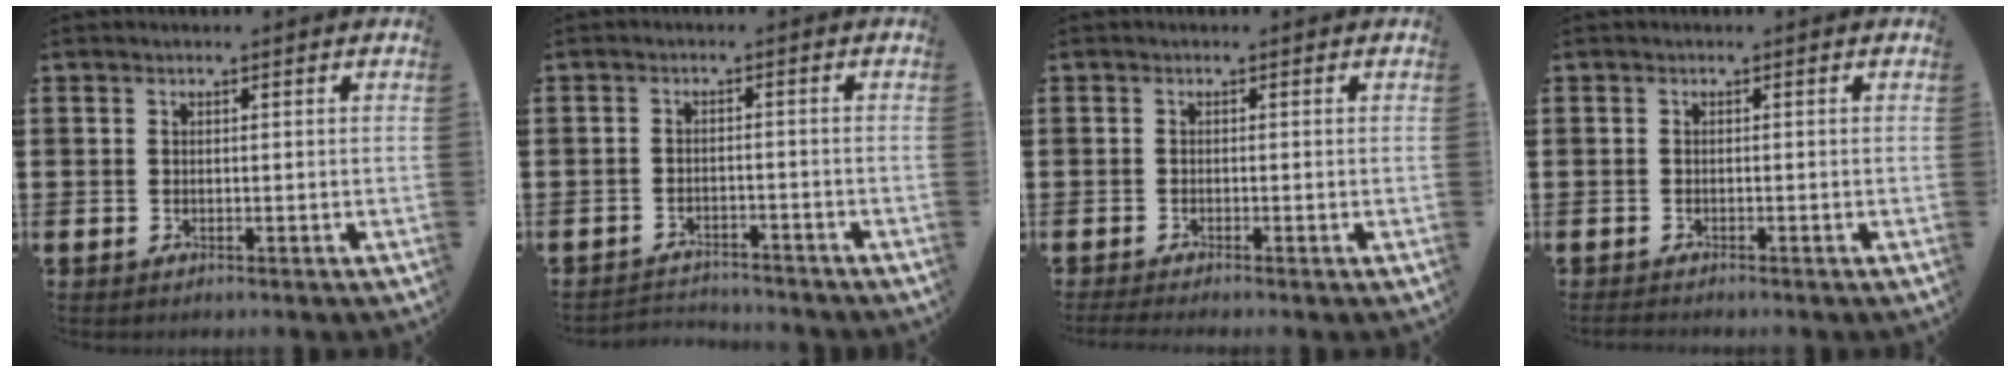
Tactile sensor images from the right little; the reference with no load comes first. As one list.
[{"total": 2.2, "force": [-2.2, 0.1, -0.2], "torque": [-0.003, 0.002, -0.050]}, {"total": 0.7, "force": [-0.5, 0.0, 0.4], "torque": [-0.006, -0.003, -0.010]}, {"total": 0.5, "force": [-0.5, 0.0, 0.1], "torque": [-0.003, -0.002, -0.010]}]